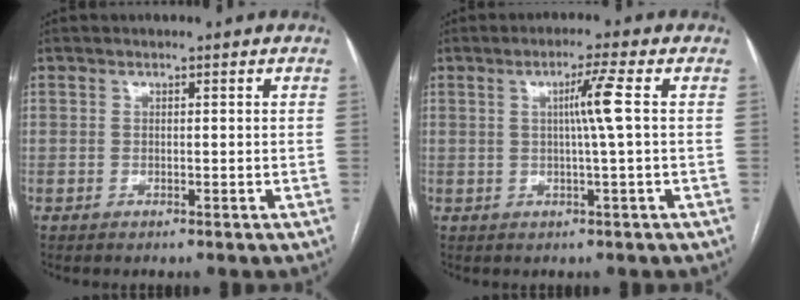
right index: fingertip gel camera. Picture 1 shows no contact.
{"total": 4.4, "force": [0.7, -1.2, 4.2], "torque": [-0.076, 0.001, 0.012]}